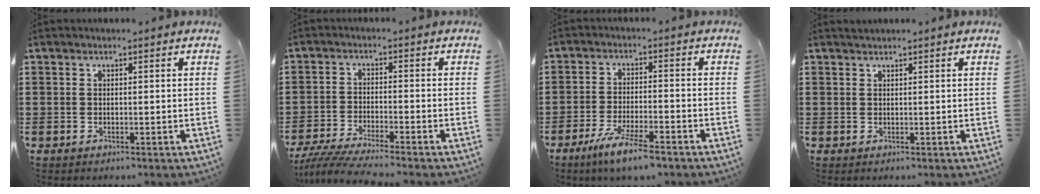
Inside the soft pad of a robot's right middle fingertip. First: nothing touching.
{"total": 4.8, "force": [-4.5, -0.3, 1.7], "torque": [-0.042, -0.018, -0.090]}
{"total": 6.2, "force": [-4.6, 0.3, 4.1], "torque": [-0.084, -0.012, -0.083]}
{"total": 0.7, "force": [0.6, 0.1, 0.0], "torque": [-0.003, 0.001, 0.012]}